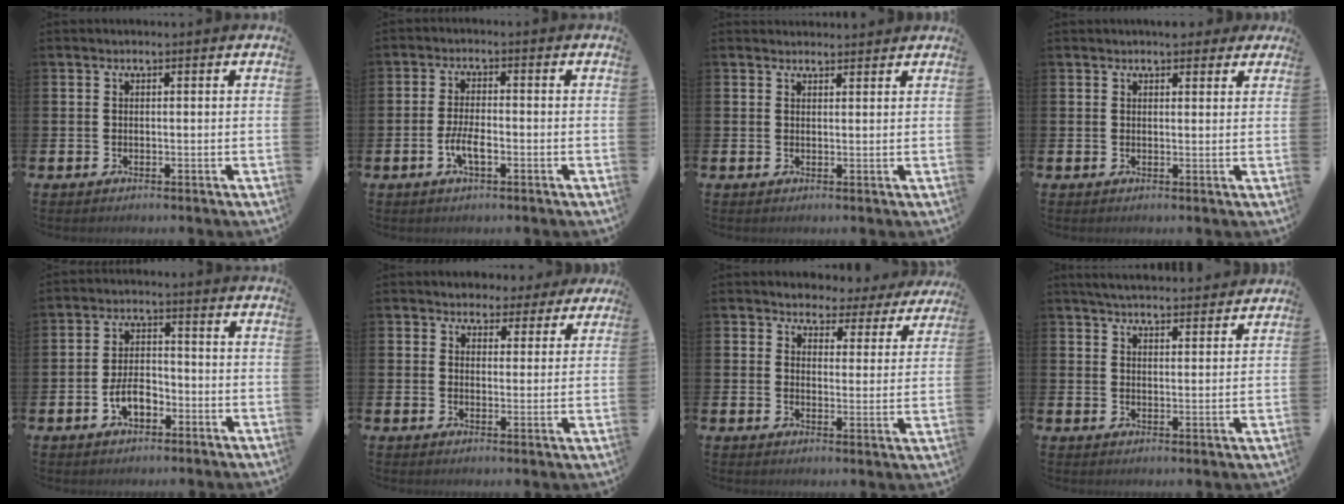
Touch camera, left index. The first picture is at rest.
{"total": 3.7, "force": [-1.2, 1.3, 3.3], "torque": [-0.061, 0.002, -0.024]}
{"total": 1.7, "force": [1.6, 0.4, 0.0], "torque": [0.004, -0.004, 0.029]}
{"total": 2.6, "force": [2.4, 1.0, 0.3], "torque": [0.008, -0.009, 0.040]}
{"total": 4.3, "force": [-1.9, 2.4, 3.1], "torque": [-0.052, 0.007, -0.036]}
{"total": 4.0, "force": [3.4, 2.1, 0.1], "torque": [-0.012, -0.018, 0.058]}
{"total": 3.4, "force": [3.1, 1.3, 0.0], "torque": [-0.019, -0.025, 0.050]}
{"total": 4.6, "force": [4.5, 0.3, 0.7], "torque": [-0.024, -0.026, 0.081]}